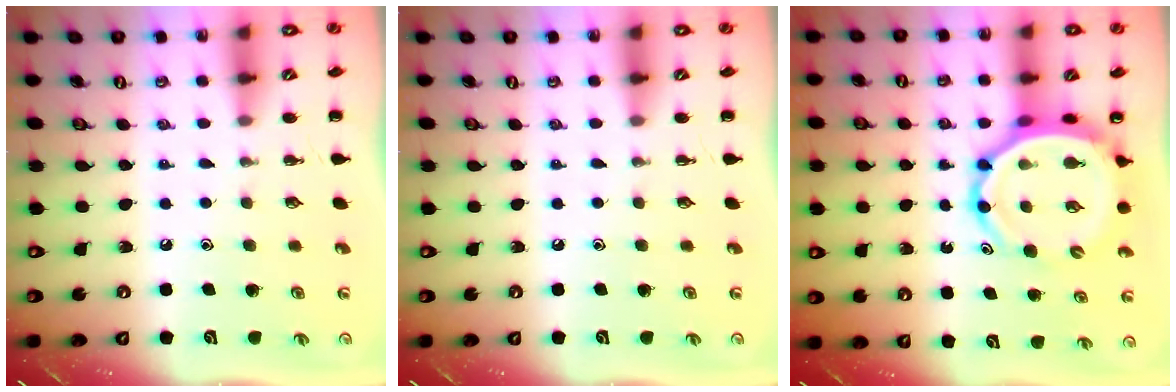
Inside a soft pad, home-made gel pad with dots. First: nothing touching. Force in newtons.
{"total": 0.0}
{"total": 10.1, "press": 9.6, "slide": 3.2}